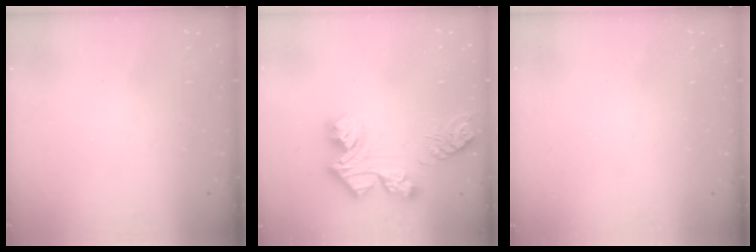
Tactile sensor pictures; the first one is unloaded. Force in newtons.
{"total": 12.0, "press": 12.0, "slide": 1.1}
{"total": 0.0}